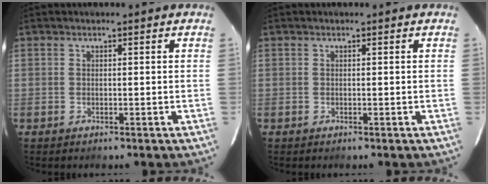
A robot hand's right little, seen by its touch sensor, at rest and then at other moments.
{"total": 0.0}